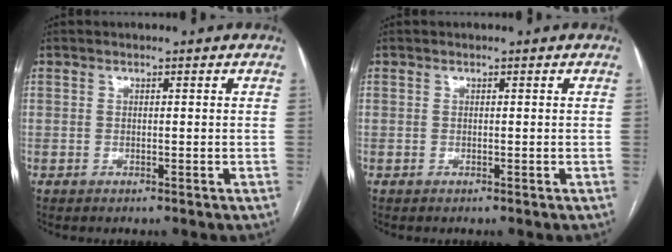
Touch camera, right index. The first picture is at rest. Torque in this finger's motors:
{"motor_torque": [0.02, 0.01, 0.00, 0.00]}